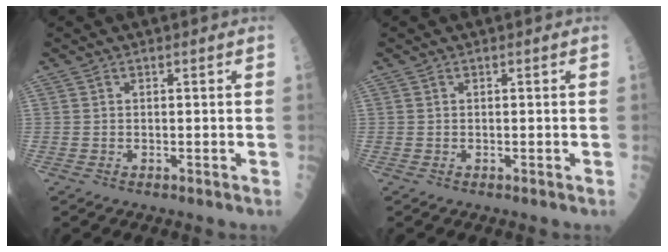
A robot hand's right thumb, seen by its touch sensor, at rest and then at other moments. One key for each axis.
{"total": 0.0}